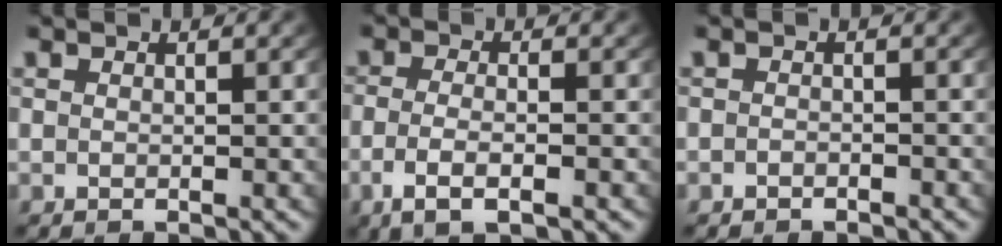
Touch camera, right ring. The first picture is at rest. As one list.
[{"total": 3.4, "force": [-1.6, 0.9, 2.9], "torque": [-0.066, -0.014, -0.020]}, {"total": 0.9, "force": [-0.9, 0.2, 0.0], "torque": [-0.004, -0.011, -0.008]}]